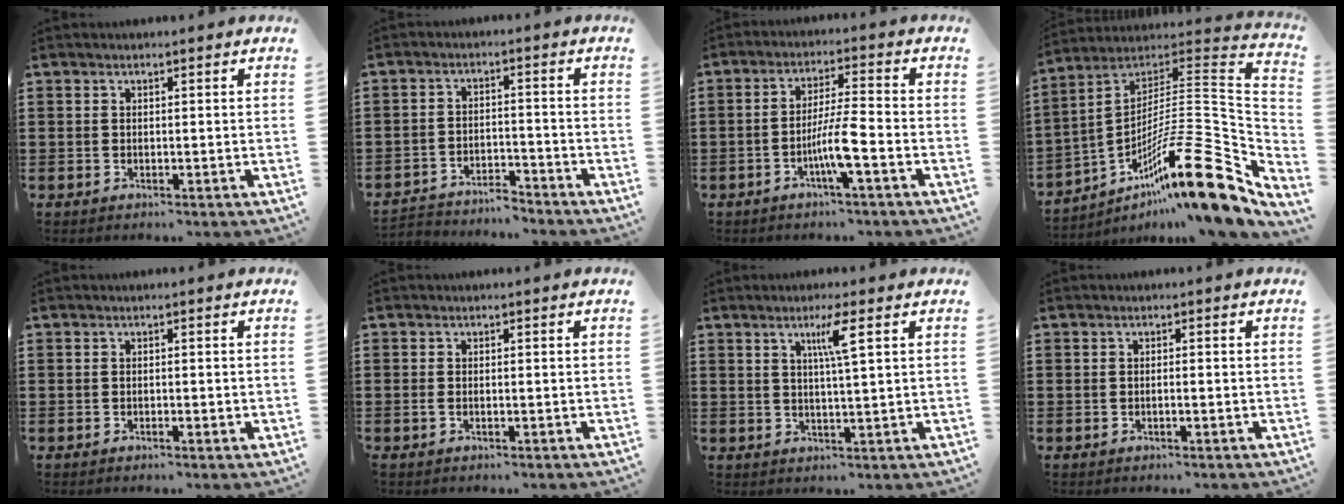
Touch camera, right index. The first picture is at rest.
{"total": 3.8, "force": [-3.8, 0.4, 0.0], "torque": [-0.008, 0.002, -0.080]}
{"total": 6.5, "force": [-2.8, 0.1, 5.9], "torque": [-0.112, -0.008, -0.055]}
{"total": 20.7, "force": [-10.3, 3.8, 17.5], "torque": [-0.280, 0.013, -0.179]}
{"total": 0.7, "force": [-0.2, 0.1, 0.6], "torque": [-0.012, -0.004, -0.003]}
{"total": 0.6, "force": [-0.3, 0.2, 0.5], "torque": [-0.011, -0.004, -0.005]}
{"total": 4.4, "force": [1.9, -0.3, 4.0], "torque": [-0.083, -0.002, 0.028]}
{"total": 0.8, "force": [-0.3, 0.0, 0.7], "torque": [-0.012, -0.003, -0.005]}